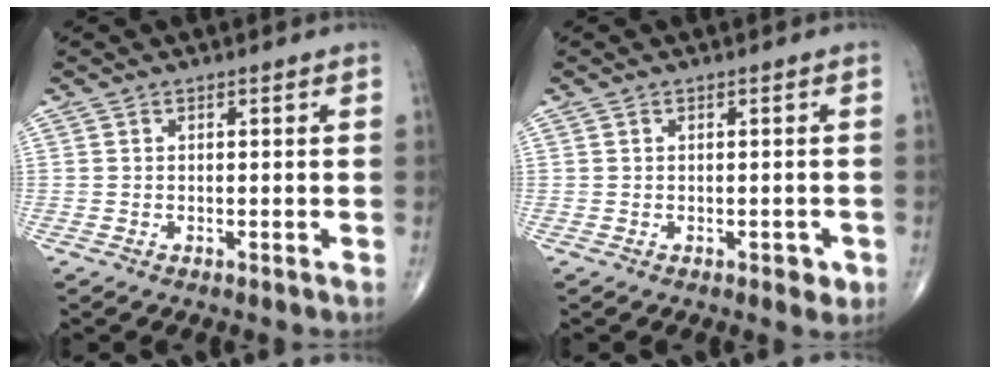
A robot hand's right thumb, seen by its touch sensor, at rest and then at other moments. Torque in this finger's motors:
{"motor_torque": [0.32, 0.57, -0.14, -0.06, 0.08]}